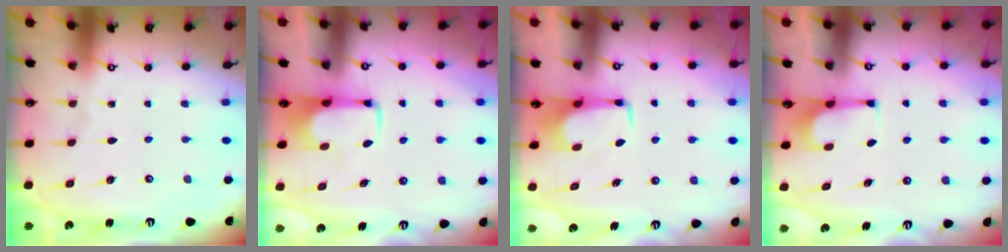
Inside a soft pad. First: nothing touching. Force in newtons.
{"total": 1.9, "press": 1.9, "slide": 0.4}
{"total": 1.1, "press": 1.0, "slide": 0.5}
{"total": 2.1, "press": 1.9, "slide": 0.8}